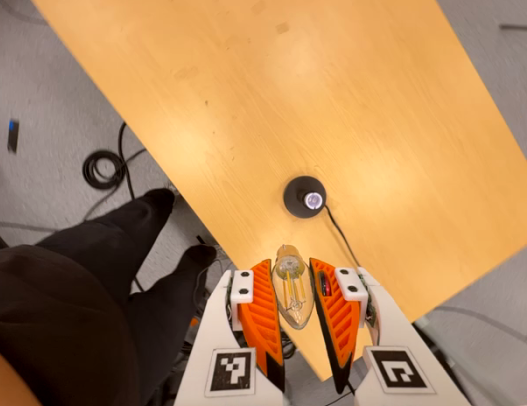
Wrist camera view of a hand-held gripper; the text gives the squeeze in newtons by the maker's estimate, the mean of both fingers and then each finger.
{"total": 13.6, "left": 14.1, "right": 13.2}